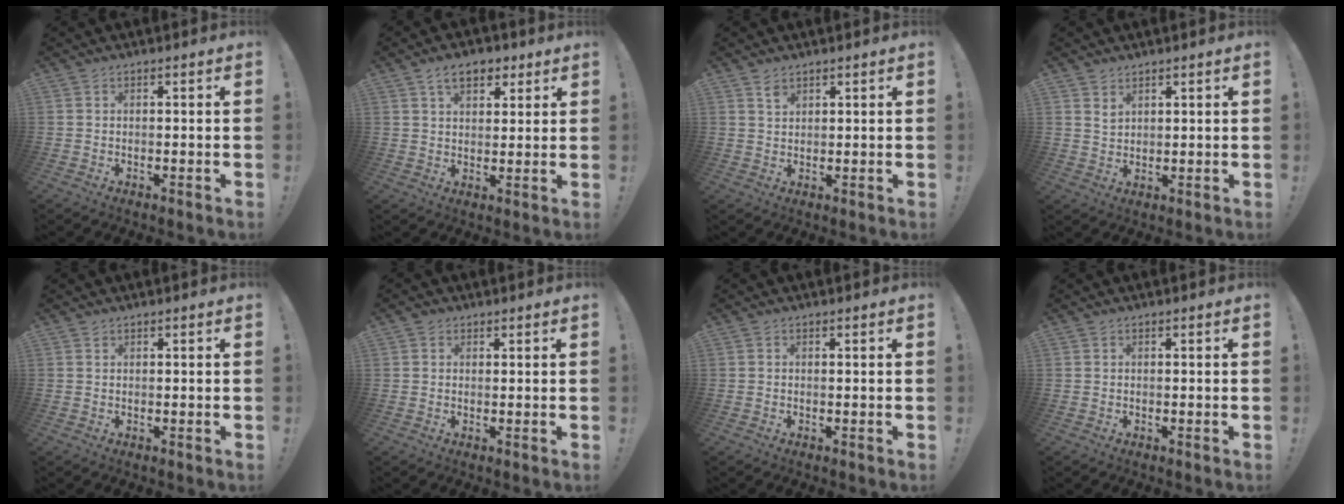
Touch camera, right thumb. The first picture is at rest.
{"total": 8.1, "force": [4.3, 5.0, 4.6], "torque": [-0.060, -0.006, 0.079]}
{"total": 2.5, "force": [1.9, 1.5, 0.7], "torque": [0.006, -0.016, 0.032]}
{"total": 2.6, "force": [2.1, 1.3, 0.7], "torque": [-0.008, -0.014, 0.039]}
{"total": 0.6, "force": [0.5, 0.3, 0.0], "torque": [0.006, -0.002, 0.008]}
{"total": 1.2, "force": [0.7, 1.0, 0.1], "torque": [-0.002, 0.001, 0.013]}
{"total": 0.0}
{"total": 0.0}